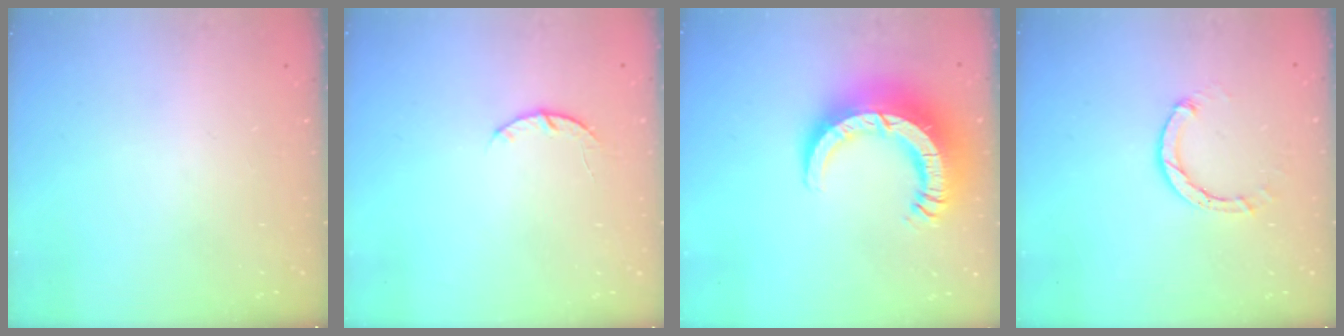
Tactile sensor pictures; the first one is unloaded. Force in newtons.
{"total": 3.5, "press": 3.5, "slide": 0.6}
{"total": 15.0, "press": 14.9, "slide": 1.6}
{"total": 3.0, "press": 3.0, "slide": 0.4}